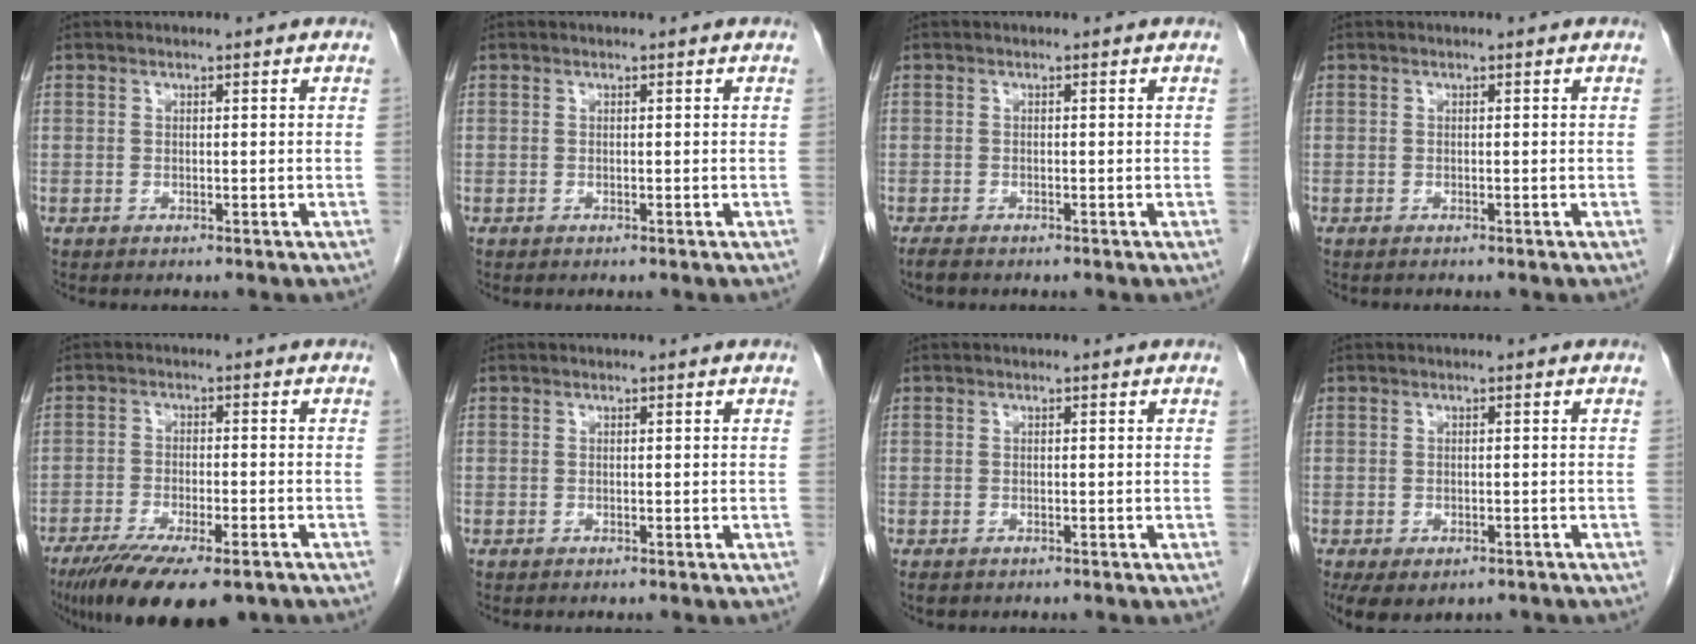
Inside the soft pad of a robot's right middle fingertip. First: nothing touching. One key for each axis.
{"total": 0.0}
{"total": 1.7, "fx": -1.4, "fy": 0.6, "fz": 0.9, "tx": -0.022, "ty": -0.004, "tz": -0.021}
{"total": 0.0}
{"total": 14.4, "fx": -10.3, "fy": 3.5, "fz": 9.4, "tx": -0.152, "ty": -0.028, "tz": -0.159}
{"total": 0.0}
{"total": 1.1, "fx": -0.8, "fy": 0.7, "fz": 0.4, "tx": -0.008, "ty": 0.000, "tz": -0.008}
{"total": 5.8, "fx": -3.7, "fy": 3.5, "fz": 2.7, "tx": -0.042, "ty": -0.005, "tz": -0.049}